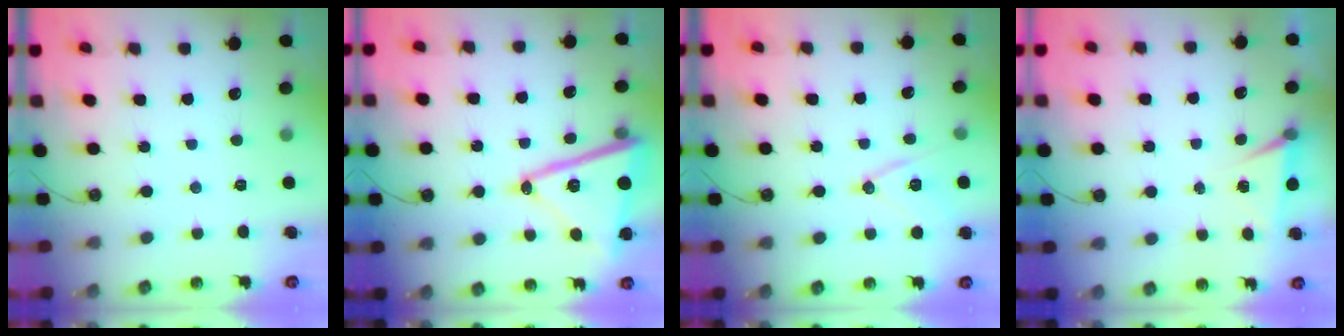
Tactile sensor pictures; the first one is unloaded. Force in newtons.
{"total": 17.6, "press": 17.5, "slide": 1.7}
{"total": 11.4, "press": 10.9, "slide": 3.4}
{"total": 5.2, "press": 2.7, "slide": 4.4}